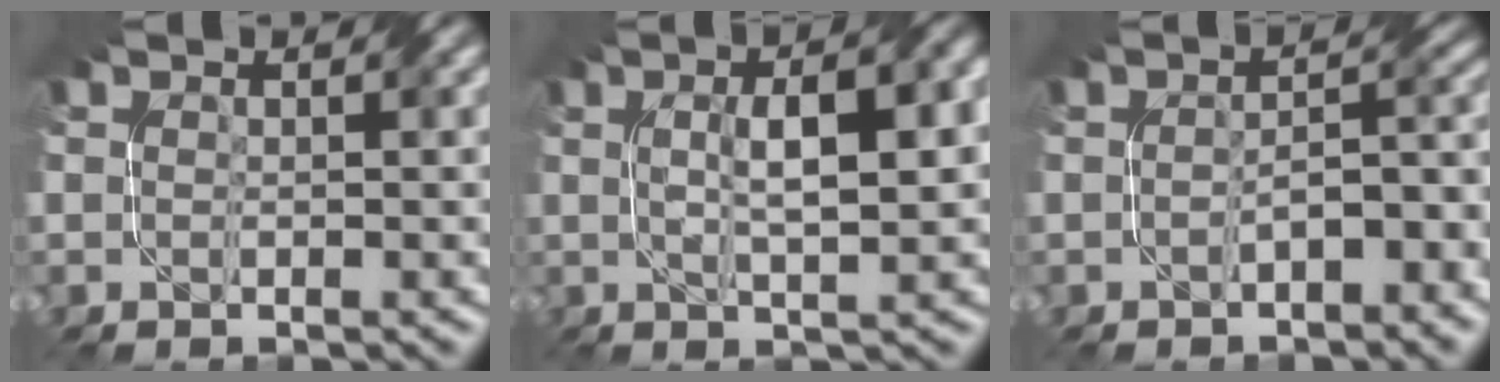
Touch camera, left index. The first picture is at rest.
{"total": 7.0, "force": [1.4, 1.9, 6.5], "torque": [-0.083, 0.020, 0.027]}
{"total": 3.8, "force": [-1.7, 1.6, 3.0], "torque": [-0.042, 0.011, -0.023]}